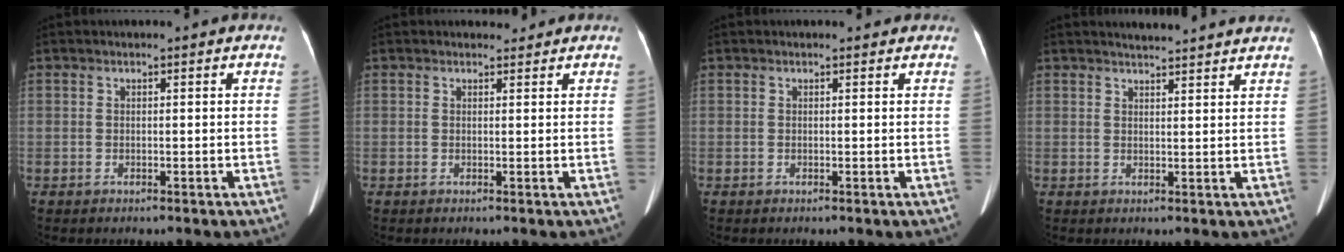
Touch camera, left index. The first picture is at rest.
{"total": 1.2, "force": [1.1, 0.5, -0.1], "torque": [-0.003, -0.004, 0.014]}
{"total": 1.2, "force": [1.0, 0.6, 0.2], "torque": [-0.006, 0.004, 0.005]}
{"total": 6.8, "force": [6.5, 0.0, 1.9], "torque": [-0.031, 0.017, 0.074]}